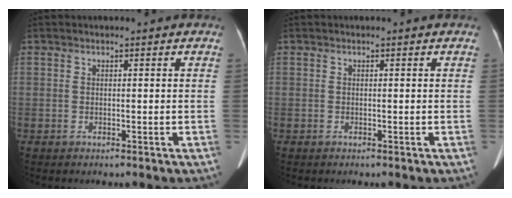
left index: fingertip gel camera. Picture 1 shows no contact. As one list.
[{"total": 0.0}]